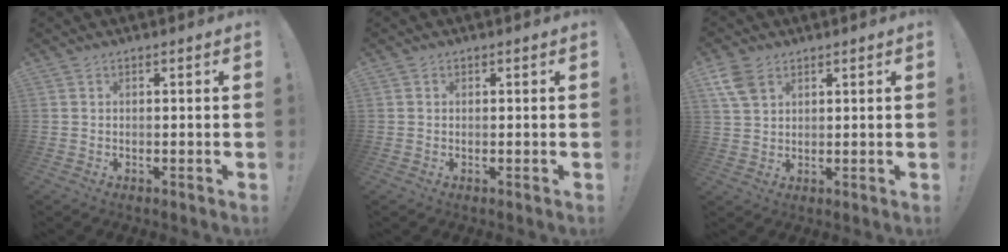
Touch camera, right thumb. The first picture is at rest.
{"total": 0.0}
{"total": 6.6, "force": [3.5, 4.1, 3.6], "torque": [-0.074, -0.009, 0.070]}